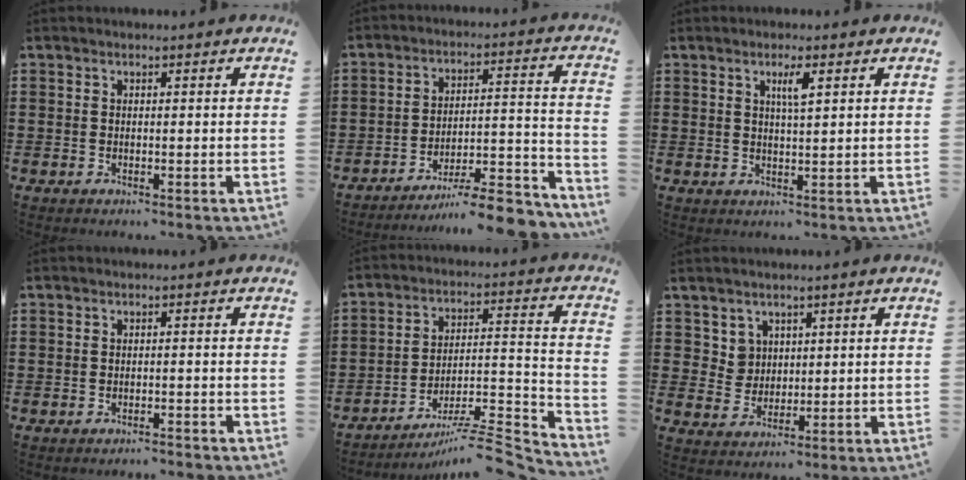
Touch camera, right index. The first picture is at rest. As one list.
[{"total": 9.0, "force": [-8.0, 0.8, 4.0], "torque": [-0.049, 0.016, -0.154]}, {"total": 2.7, "force": [1.2, 0.4, 2.3], "torque": [-0.041, -0.001, 0.017]}, {"total": 1.2, "force": [-1.2, 0.0, 0.1], "torque": [-0.005, 0.001, -0.024]}, {"total": 8.4, "force": [-7.1, 0.6, 4.4], "torque": [-0.060, 0.005, -0.139]}, {"total": 3.9, "force": [1.9, 3.3, 0.7], "torque": [-0.030, 0.012, 0.037]}]